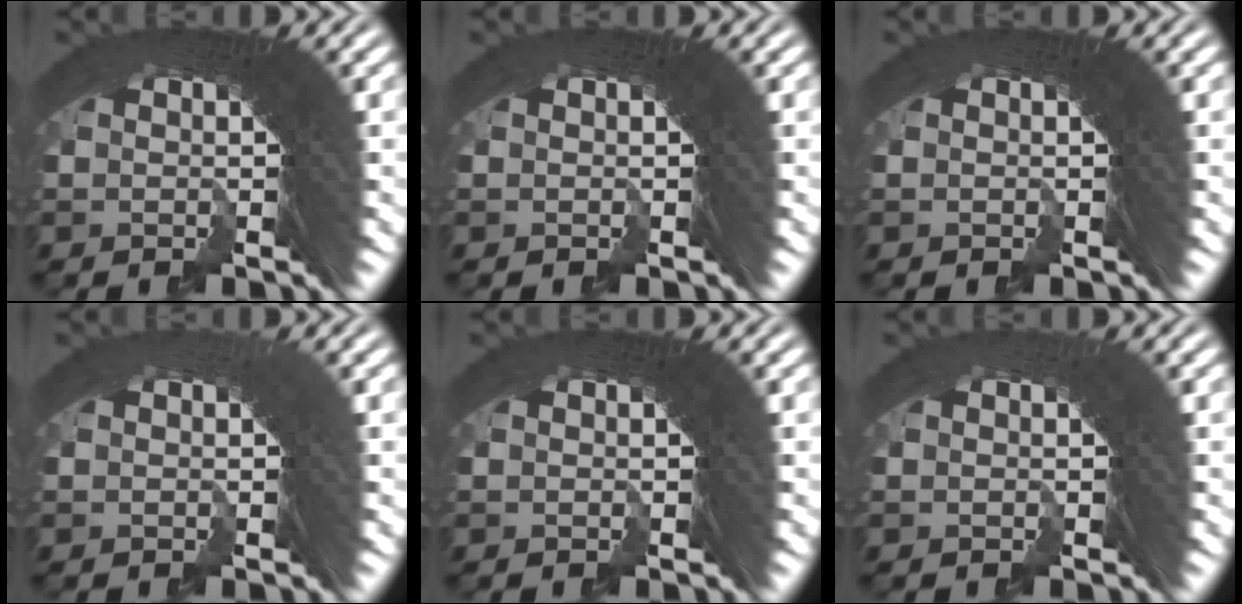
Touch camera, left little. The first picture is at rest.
{"total": 0.0}
{"total": 0.0}
{"total": 0.9, "force": [-0.2, -0.3, -0.8], "torque": [0.010, 0.000, -0.005]}
{"total": 0.0}
{"total": 0.6, "force": [-0.2, -0.1, -0.6], "torque": [0.008, 0.001, -0.005]}